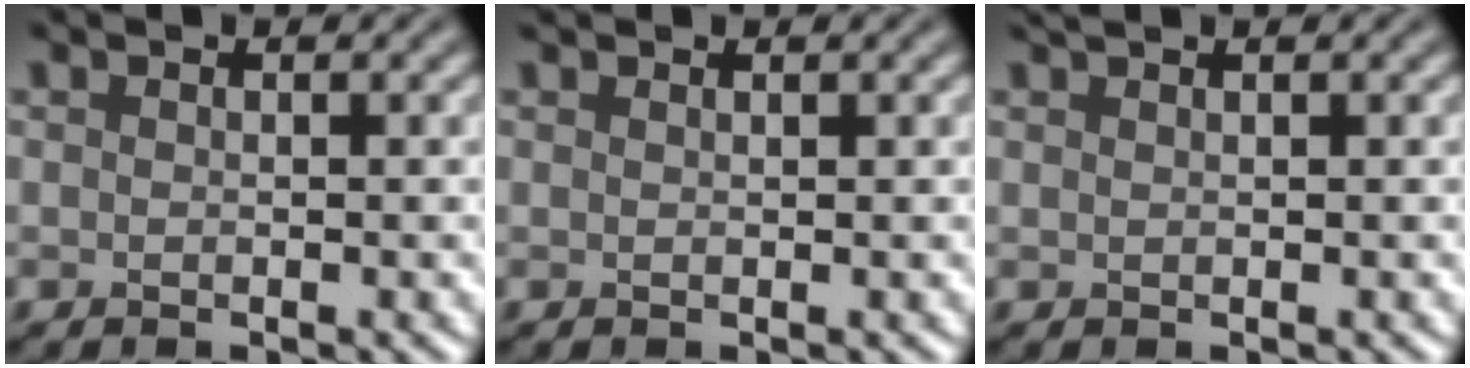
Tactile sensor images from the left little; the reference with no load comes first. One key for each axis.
{"total": 0.6, "fx": 0.6, "fy": -0.1, "fz": 0.2, "tx": -0.005, "ty": 0.003, "tz": 0.012}
{"total": 0.9, "fx": 0.9, "fy": -0.2, "fz": 0.2, "tx": -0.005, "ty": 0.004, "tz": 0.017}